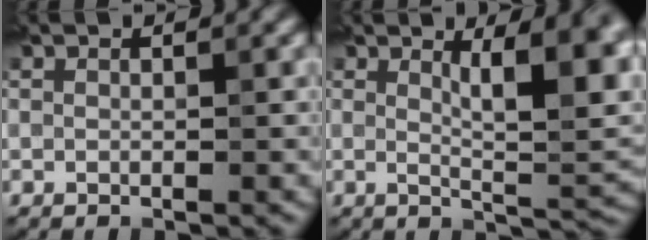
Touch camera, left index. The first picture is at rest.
{"total": 7.2, "force": [1.7, 1.2, 6.9], "torque": [-0.103, -0.009, 0.057]}